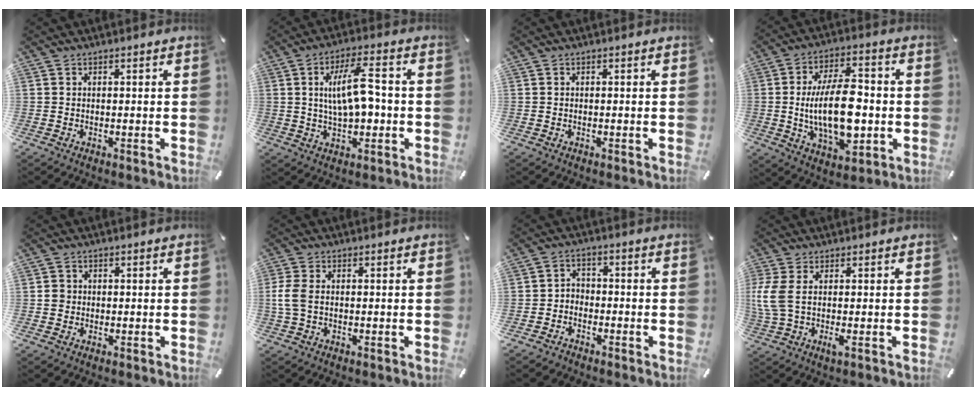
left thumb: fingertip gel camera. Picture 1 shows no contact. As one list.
[{"total": 11.8, "force": [0.8, 5.3, 10.6], "torque": [-0.185, 0.008, 0.012]}, {"total": 0.0}, {"total": 18.4, "force": [-1.4, 9.5, 15.7], "torque": [-0.293, -0.005, -0.026]}, {"total": 1.9, "force": [-0.1, 1.8, 0.6], "torque": [-0.011, 0.005, -0.005]}, {"total": 4.7, "force": [-0.1, 2.6, 3.9], "torque": [-0.089, 0.000, -0.004]}, {"total": 3.7, "force": [-2.7, 2.5, 0.6], "torque": [-0.009, 0.019, -0.054]}, {"total": 6.3, "force": [0.0, 1.9, 6.0], "torque": [-0.141, -0.020, -0.001]}]